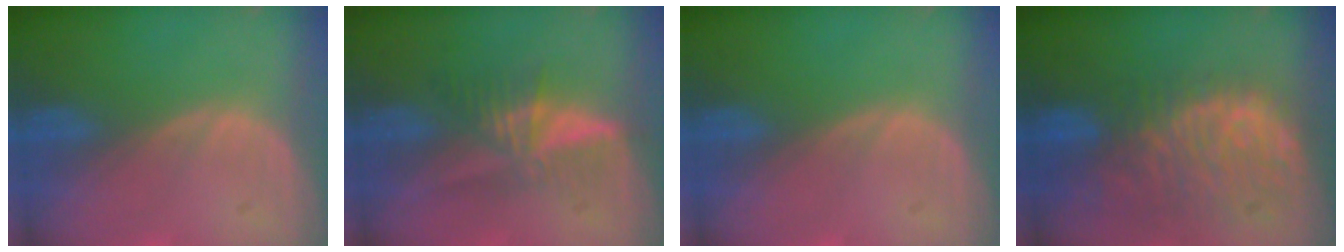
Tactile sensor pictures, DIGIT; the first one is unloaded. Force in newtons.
{"total": 5.3, "press": 5.2, "slide": 1.1}
{"total": 0.0}
{"total": 11.8, "press": 9.8, "slide": 6.5}